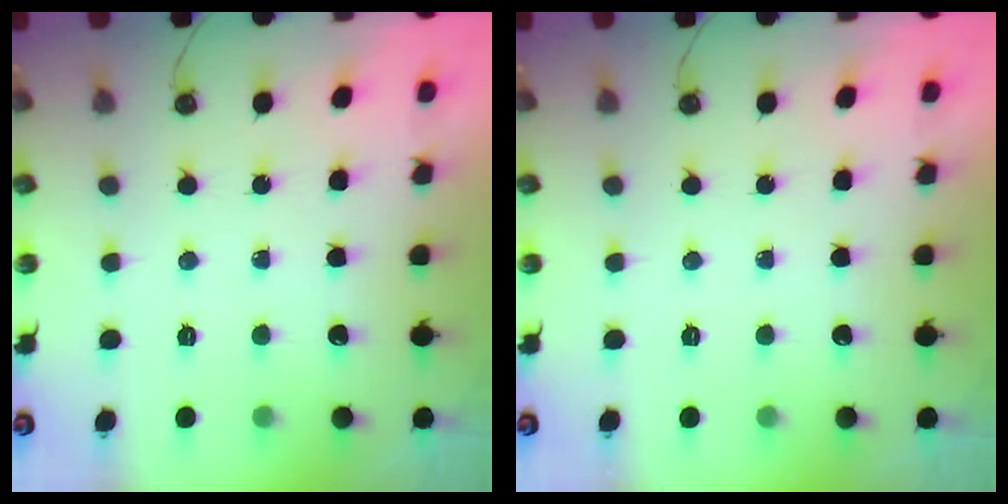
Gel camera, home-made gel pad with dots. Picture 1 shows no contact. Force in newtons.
{"total": 0.0}